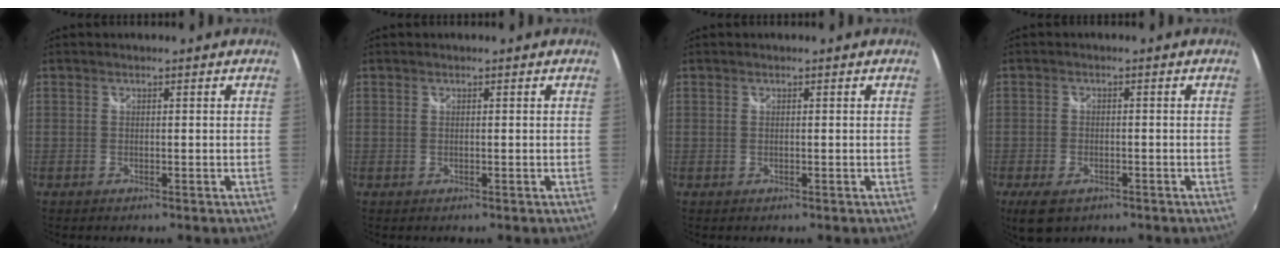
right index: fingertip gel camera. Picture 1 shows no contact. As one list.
[{"total": 0.0}, {"total": 0.0}, {"total": 6.2, "force": [-3.9, 3.3, 3.5], "torque": [-0.088, -0.020, -0.068]}]